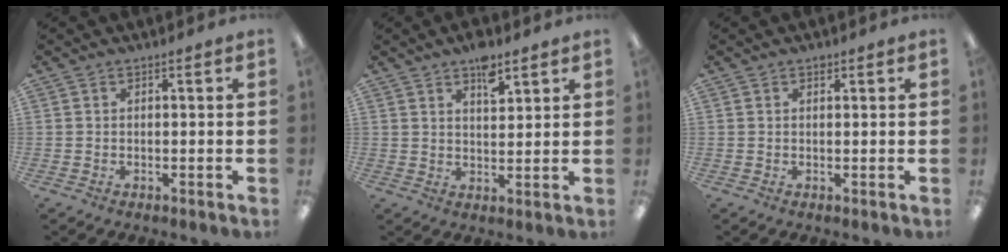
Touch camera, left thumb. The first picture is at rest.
{"total": 6.5, "force": [4.5, 2.7, 3.7], "torque": [-0.043, -0.026, 0.074]}
{"total": 1.2, "force": [0.9, 0.5, 0.6], "torque": [-0.005, -0.002, 0.015]}